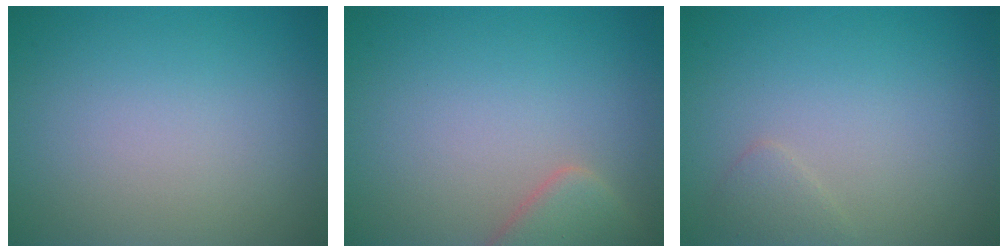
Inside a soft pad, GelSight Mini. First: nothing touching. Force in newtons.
{"total": 3.0, "press": 3.0, "slide": 0.3}
{"total": 1.1, "press": 1.1, "slide": 0.0}